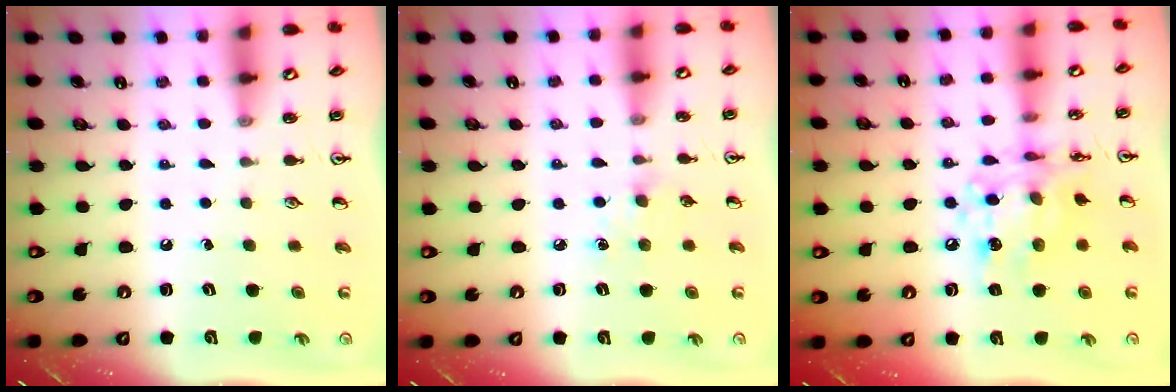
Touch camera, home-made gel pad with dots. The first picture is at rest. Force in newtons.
{"total": 5.2, "press": 5.1, "slide": 0.7}
{"total": 12.9, "press": 12.8, "slide": 1.1}